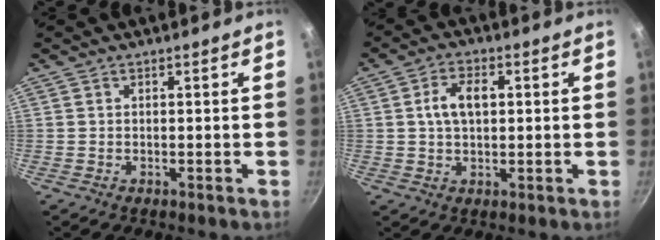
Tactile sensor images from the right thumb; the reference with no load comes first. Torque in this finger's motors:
{"motor_torque": [-0.23, 0.53, 0.08, -0.14, 0.08]}